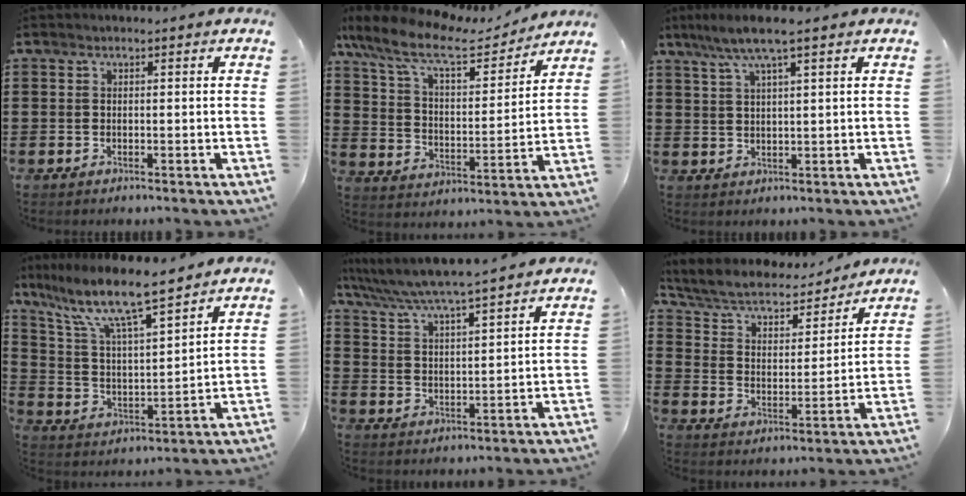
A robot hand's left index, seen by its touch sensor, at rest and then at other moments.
{"total": 11.2, "force": [9.0, 2.6, 6.1], "torque": [-0.151, -0.042, 0.154]}
{"total": 5.3, "force": [3.4, 0.2, 4.1], "torque": [-0.087, -0.001, 0.058]}
{"total": 10.1, "force": [8.3, 1.2, 5.7], "torque": [-0.142, -0.043, 0.138]}
{"total": 4.9, "force": [4.6, -0.5, 1.6], "torque": [-0.054, -0.034, 0.073]}
{"total": 5.3, "force": [4.6, 1.5, 2.2], "torque": [-0.066, -0.035, 0.072]}